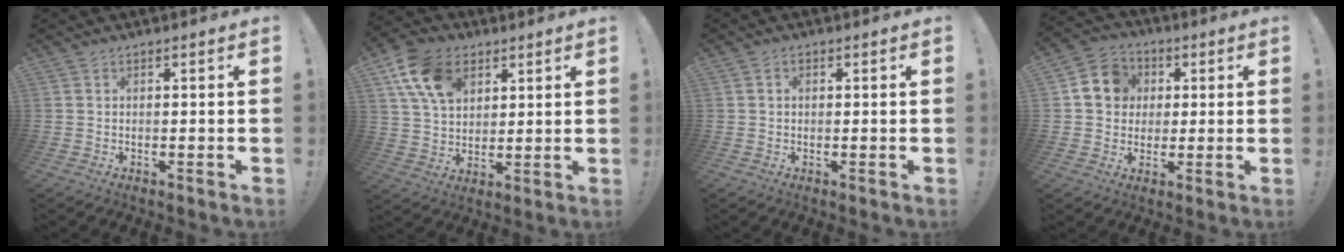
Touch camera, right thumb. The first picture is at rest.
{"total": 14.7, "force": [6.7, 10.3, 8.1], "torque": [-0.133, -0.015, 0.133]}
{"total": 1.0, "force": [0.1, 0.8, 0.5], "torque": [-0.006, 0.002, 0.000]}
{"total": 11.2, "force": [2.4, 10.0, 4.6], "torque": [-0.066, 0.010, 0.053]}